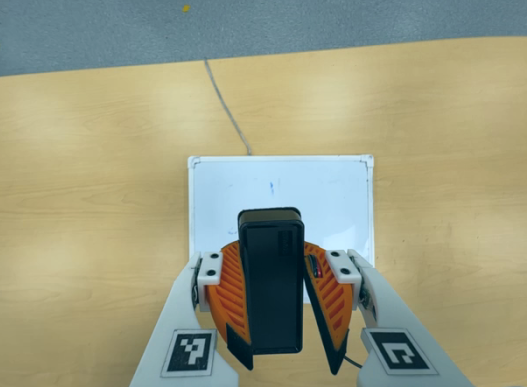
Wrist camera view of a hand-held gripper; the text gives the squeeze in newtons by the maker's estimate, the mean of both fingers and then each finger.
{"total": 9.3, "left": 9.5, "right": 9.1}